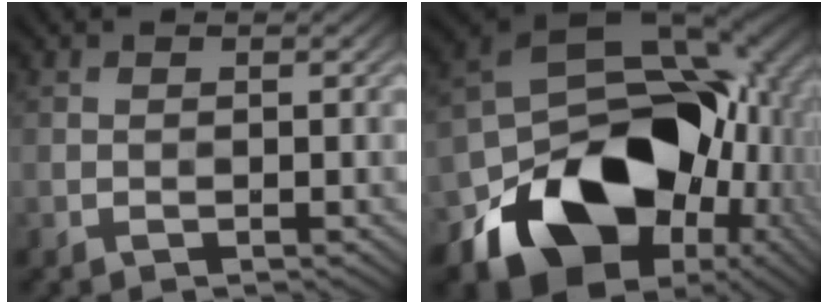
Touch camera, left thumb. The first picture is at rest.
{"total": 18.8, "force": [-4.6, 13.5, 12.3], "torque": [-0.238, -0.031, -0.068]}